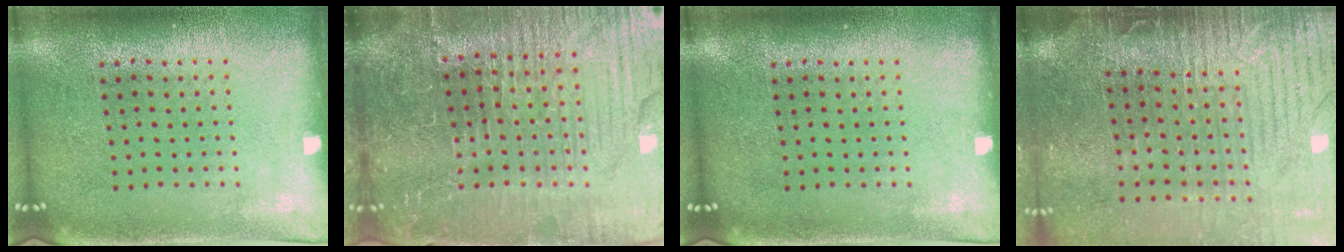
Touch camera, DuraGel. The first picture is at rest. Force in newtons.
{"total": 6.0, "press": 5.5, "slide": 2.5}
{"total": 0.0}
{"total": 4.2, "press": 3.7, "slide": 2.1}